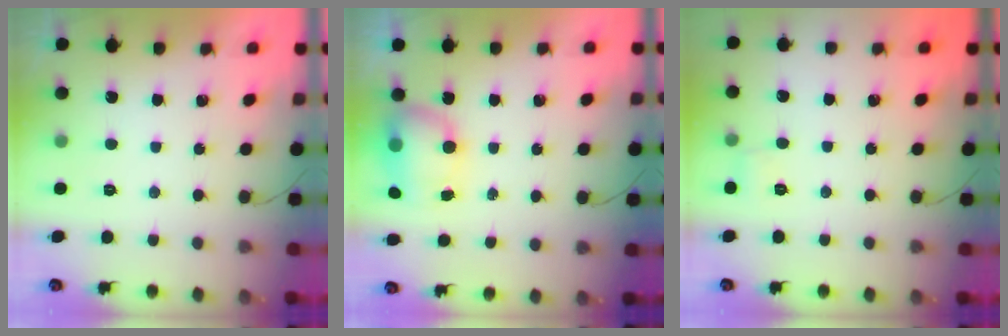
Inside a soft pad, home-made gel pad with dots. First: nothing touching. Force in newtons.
{"total": 7.4, "press": 7.3, "slide": 1.1}
{"total": 4.3, "press": 4.1, "slide": 1.4}